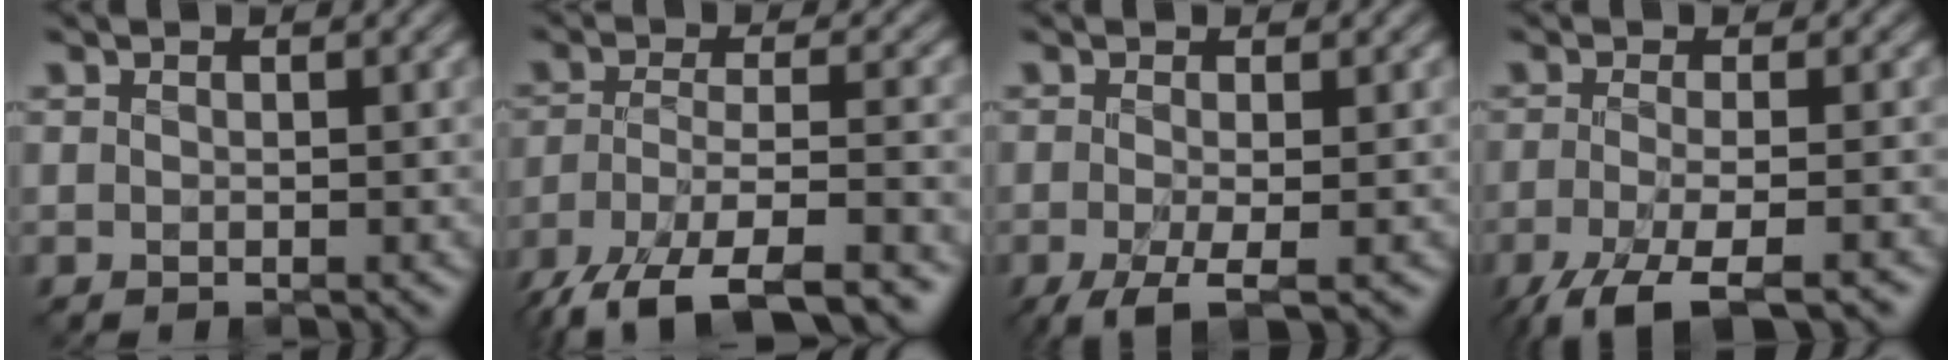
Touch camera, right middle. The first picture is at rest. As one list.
[{"total": 11.1, "force": [-8.3, 3.1, 6.6], "torque": [-0.129, -0.008, -0.143]}, {"total": 3.3, "force": [-1.5, 0.6, 2.9], "torque": [-0.058, -0.003, -0.034]}, {"total": 6.7, "force": [-4.2, 1.7, 4.9], "torque": [-0.079, -0.008, -0.082]}]